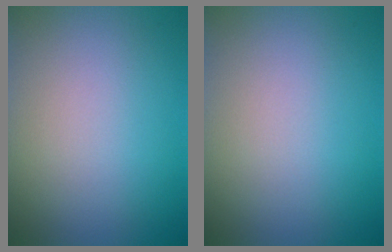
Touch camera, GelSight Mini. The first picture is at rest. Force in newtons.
{"total": 0.0}